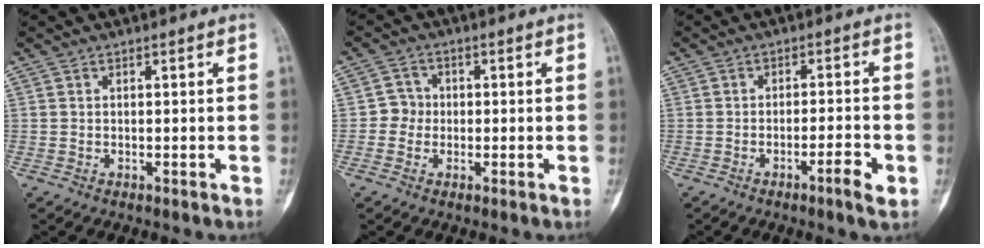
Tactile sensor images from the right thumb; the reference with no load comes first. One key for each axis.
{"total": 3.3, "fx": -0.5, "fy": 3.2, "fz": 0.7, "tx": 0.011, "ty": 0.011, "tz": -0.017}
{"total": 4.4, "fx": -2.1, "fy": 0.5, "fz": 3.9, "tx": -0.068, "ty": 0.011, "tz": -0.034}